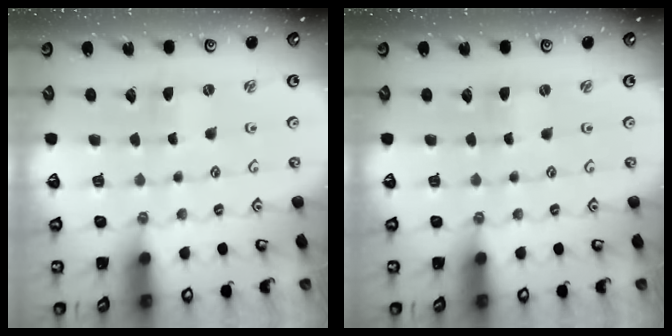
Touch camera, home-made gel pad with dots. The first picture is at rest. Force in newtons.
{"total": 0.0}